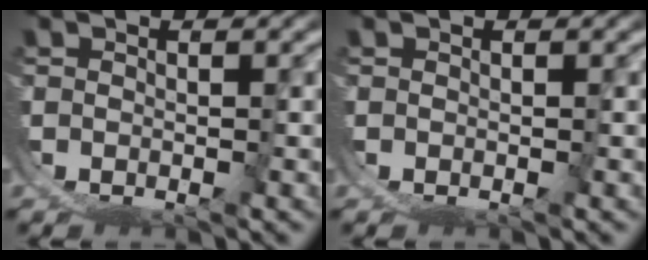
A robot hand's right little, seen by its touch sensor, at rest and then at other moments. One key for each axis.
{"total": 0.0}